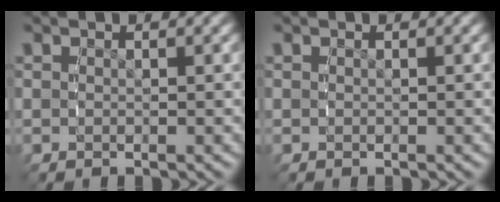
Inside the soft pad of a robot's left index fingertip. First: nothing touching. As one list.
[{"total": 0.0}]